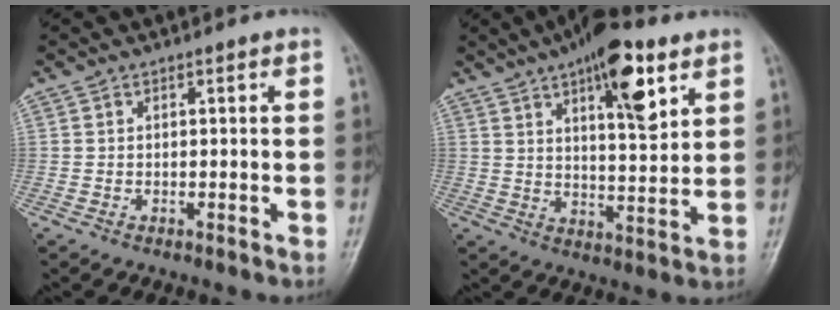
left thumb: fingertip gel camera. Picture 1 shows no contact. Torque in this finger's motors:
{"motor_torque": [1.86, 1.77, 1.76, -0.99, 0.09]}